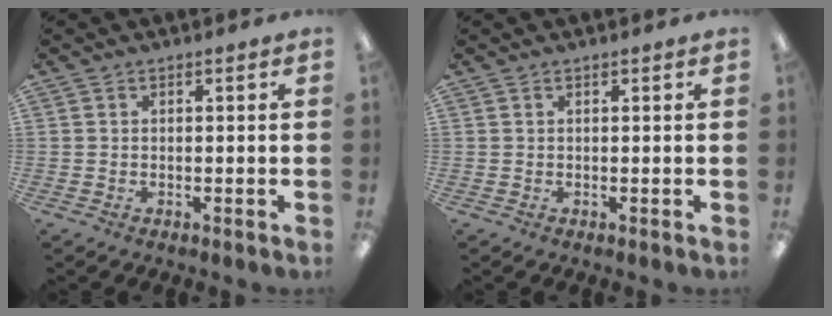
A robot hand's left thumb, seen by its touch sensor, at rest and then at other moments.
{"total": 0.0}